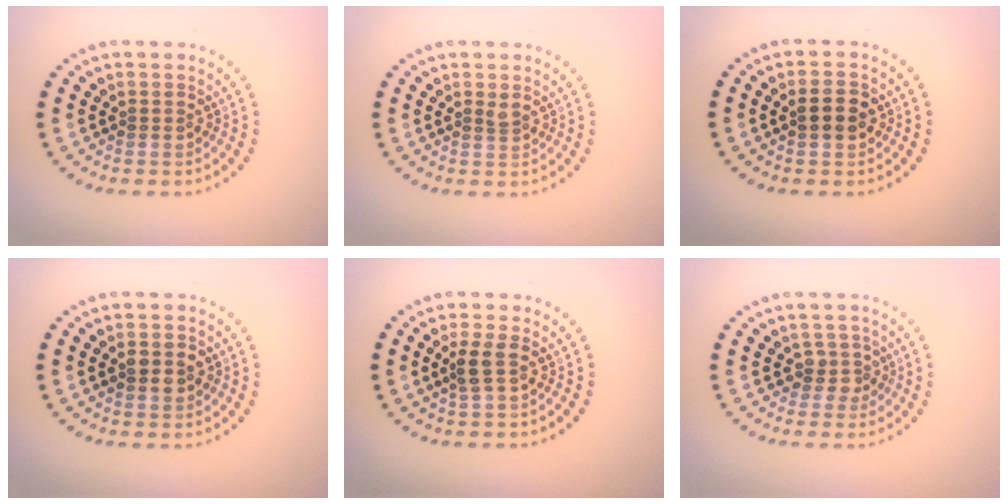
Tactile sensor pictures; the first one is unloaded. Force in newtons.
{"total": 0.8, "press": 0.6, "slide": 0.6}
{"total": 2.5, "press": 2.5, "slide": 0.2}
{"total": 2.6, "press": 2.6, "slide": 0.1}
{"total": 1.7, "press": 1.5, "slide": 0.8}
{"total": 1.8, "press": 1.3, "slide": 1.2}